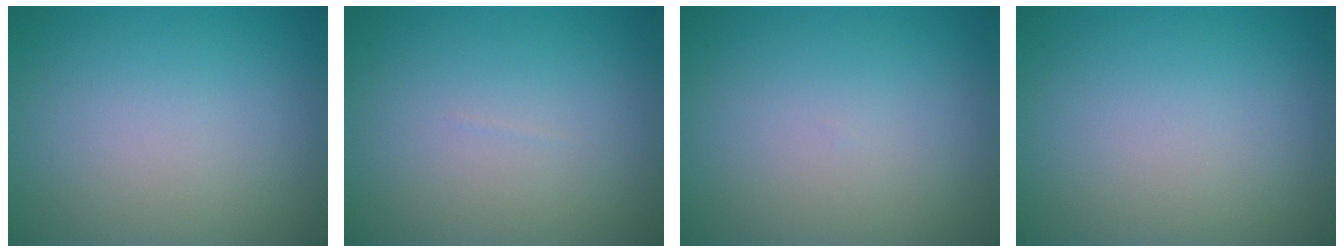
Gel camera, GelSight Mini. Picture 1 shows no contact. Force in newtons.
{"total": 0.0}
{"total": 0.0}
{"total": 0.0}